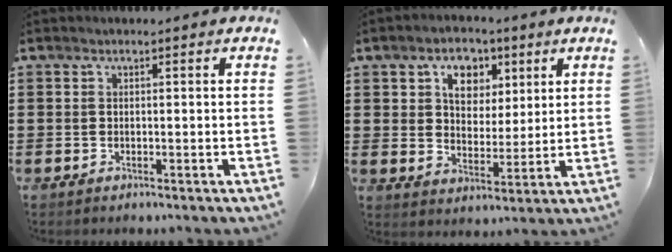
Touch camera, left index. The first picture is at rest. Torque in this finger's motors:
{"motor_torque": [1.57, -0.57, 0.36, 0.10]}